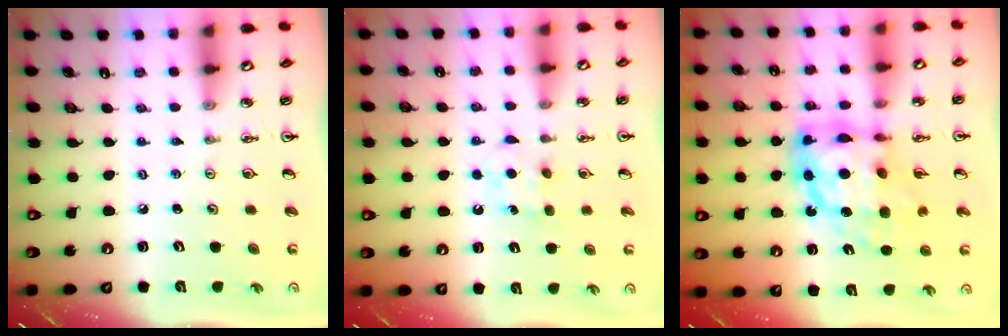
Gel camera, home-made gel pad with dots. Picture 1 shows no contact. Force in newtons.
{"total": 4.6, "press": 4.6, "slide": 0.7}
{"total": 16.3, "press": 16.3, "slide": 1.1}